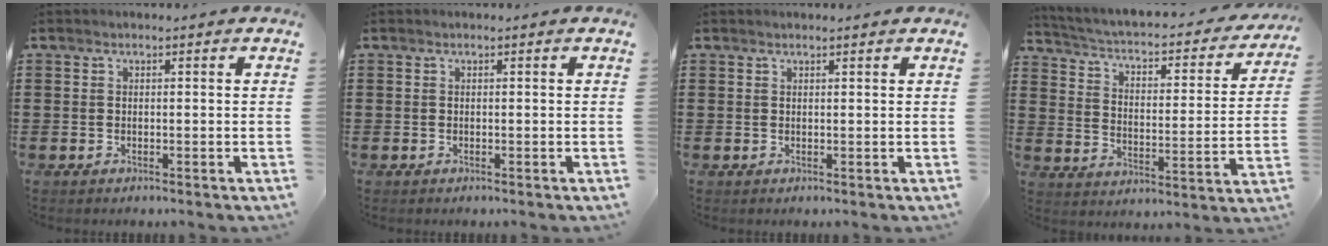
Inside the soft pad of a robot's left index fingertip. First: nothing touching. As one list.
[{"total": 0.0}, {"total": 0.7, "force": [0.6, -0.1, 0.4], "torque": [-0.008, -0.001, 0.011]}, {"total": 2.6, "force": [1.8, 0.5, 1.8], "torque": [-0.049, -0.027, 0.019]}]